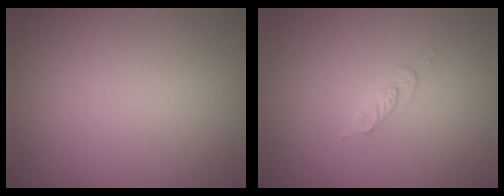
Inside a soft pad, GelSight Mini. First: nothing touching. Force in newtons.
{"total": 1.4, "press": 1.4, "slide": 0.2}